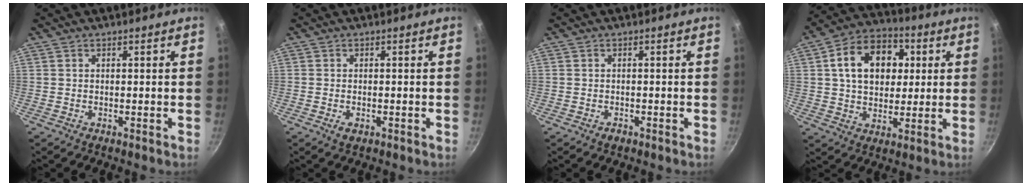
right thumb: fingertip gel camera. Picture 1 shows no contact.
{"total": 1.9, "force": [-0.7, 1.1, 1.3], "torque": [-0.025, -0.001, -0.012]}
{"total": 1.1, "force": [-0.7, 0.7, 0.5], "torque": [-0.009, 0.006, -0.011]}
{"total": 15.9, "force": [3.6, 11.6, 10.3], "torque": [-0.134, 0.018, 0.048]}